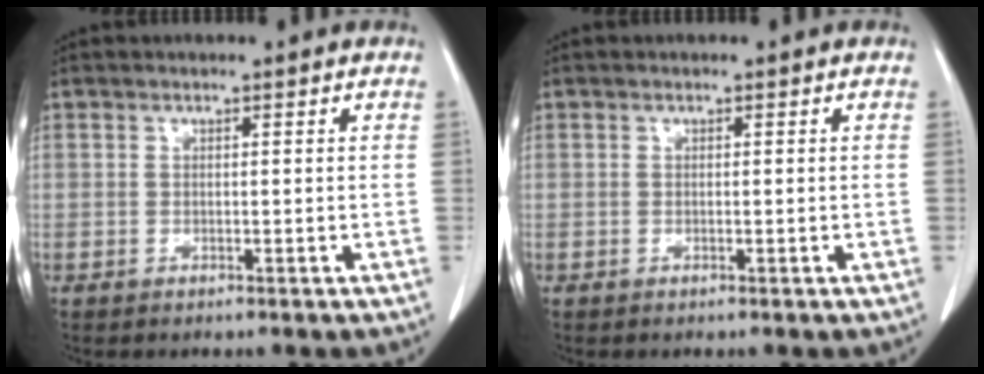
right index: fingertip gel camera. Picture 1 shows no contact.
{"total": 0.0}